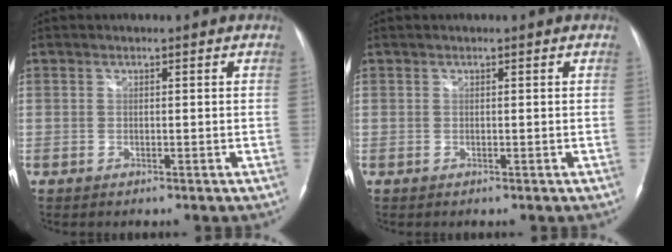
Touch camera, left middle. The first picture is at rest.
{"total": 0.0}